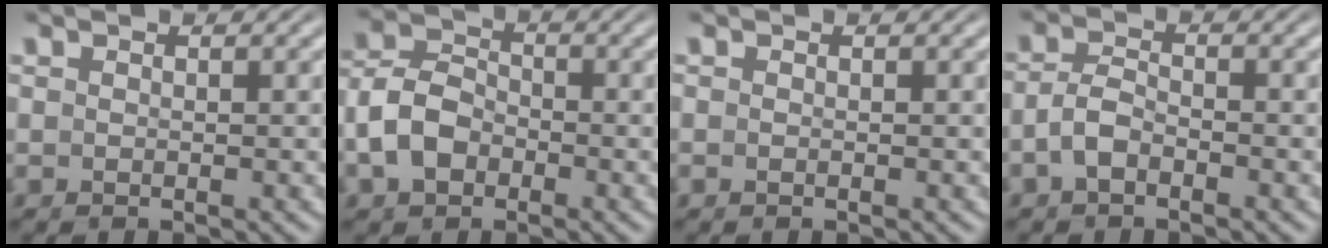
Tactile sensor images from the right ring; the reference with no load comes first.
{"total": 6.0, "force": [-1.4, 5.0, 3.0], "torque": [-0.070, -0.015, -0.019]}
{"total": 0.0}
{"total": 2.5, "force": [-1.2, 1.5, 1.5], "torque": [-0.038, -0.010, -0.015]}